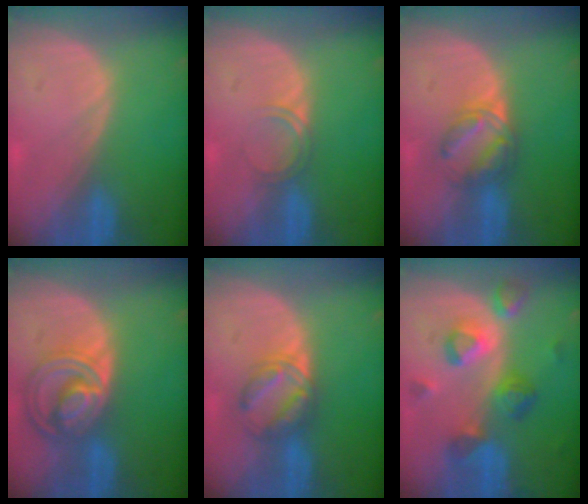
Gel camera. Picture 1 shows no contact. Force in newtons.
{"total": 2.0, "press": 2.0, "slide": 0.2}
{"total": 6.1, "press": 5.3, "slide": 3.0}
{"total": 8.6, "press": 7.4, "slide": 4.4}
{"total": 5.8, "press": 5.5, "slide": 1.8}
{"total": 8.7, "press": 8.0, "slide": 3.5}